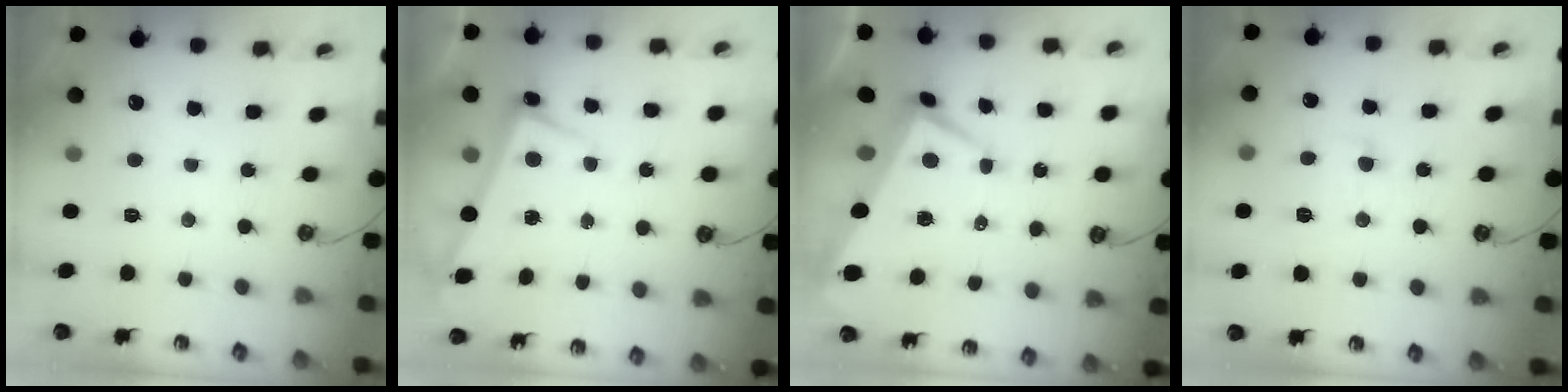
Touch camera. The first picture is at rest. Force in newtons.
{"total": 2.8, "press": 2.7, "slide": 0.4}
{"total": 1.4, "press": 1.1, "slide": 0.8}
{"total": 1.0, "press": 0.7, "slide": 0.7}